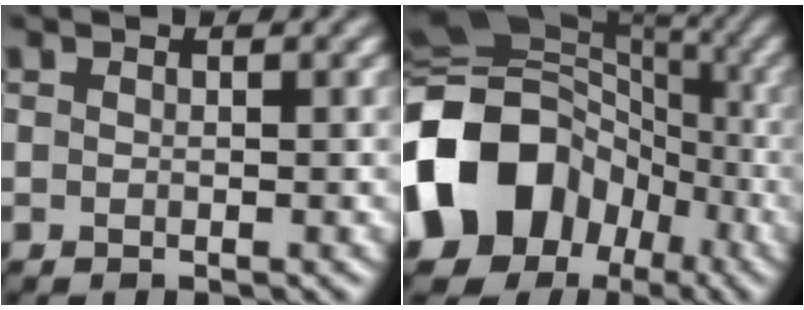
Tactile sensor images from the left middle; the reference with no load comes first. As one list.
[{"total": 15.1, "force": [-4.4, 12.4, 7.3], "torque": [-0.157, -0.006, -0.093]}]